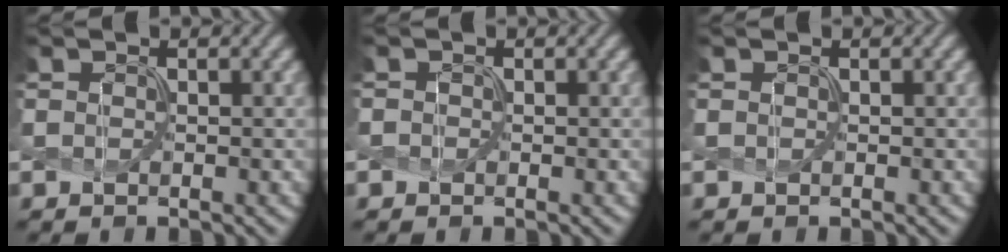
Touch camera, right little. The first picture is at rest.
{"total": 0.7, "force": [-0.3, 0.6, 0.1], "torque": [-0.002, 0.000, -0.006]}
{"total": 0.0}